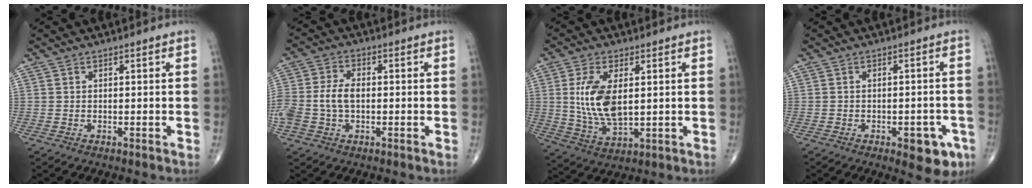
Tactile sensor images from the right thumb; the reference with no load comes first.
{"total": 8.7, "force": [-0.7, 5.6, 6.6], "torque": [-0.154, 0.020, -0.016]}
{"total": 11.3, "force": [1.7, 5.6, 9.7], "torque": [-0.191, -0.015, 0.041]}
{"total": 7.1, "force": [-3.4, 3.2, 5.3], "torque": [-0.044, 0.014, -0.035]}